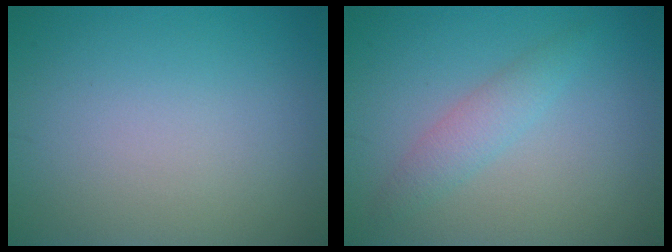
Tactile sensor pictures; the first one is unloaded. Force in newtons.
{"total": 2.2, "press": 2.2, "slide": 0.1}